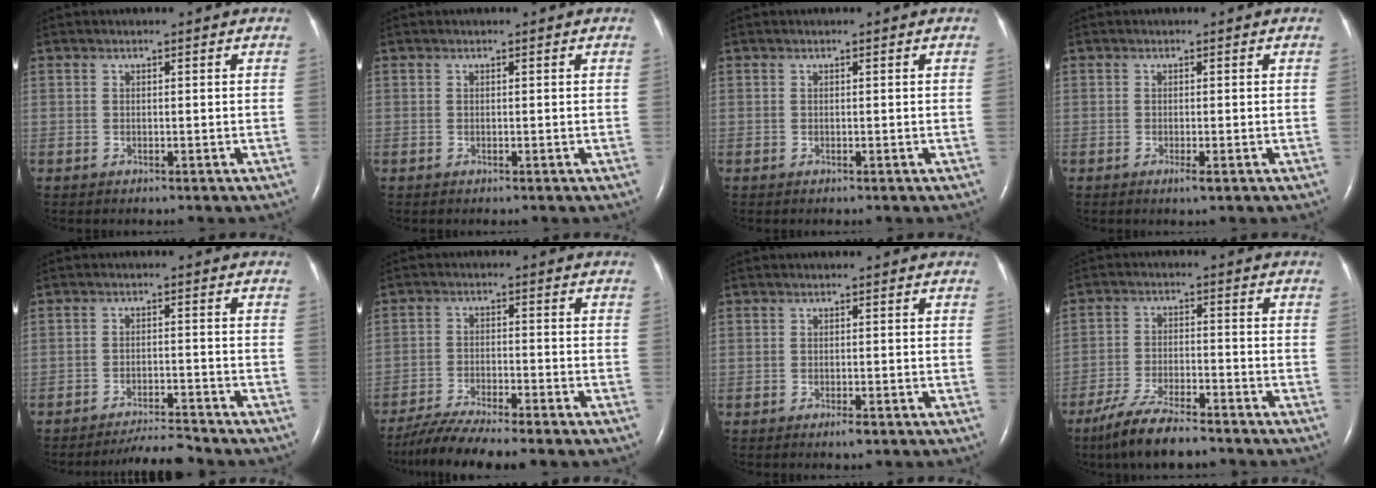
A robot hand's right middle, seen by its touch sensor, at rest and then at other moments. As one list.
[{"total": 0.0}, {"total": 0.0}, {"total": 1.0, "force": [-0.5, 0.1, 0.9], "torque": [-0.017, -0.003, -0.010]}, {"total": 4.7, "force": [-4.6, -0.7, 0.6], "torque": [-0.012, -0.013, -0.078]}, {"total": 8.7, "force": [-7.5, -0.2, 4.5], "torque": [-0.079, -0.023, -0.127]}, {"total": 1.4, "force": [-0.9, 0.3, 1.0], "torque": [-0.019, -0.003, -0.013]}, {"total": 9.4, "force": [-7.5, 1.5, 5.4], "torque": [-0.104, -0.023, -0.135]}]